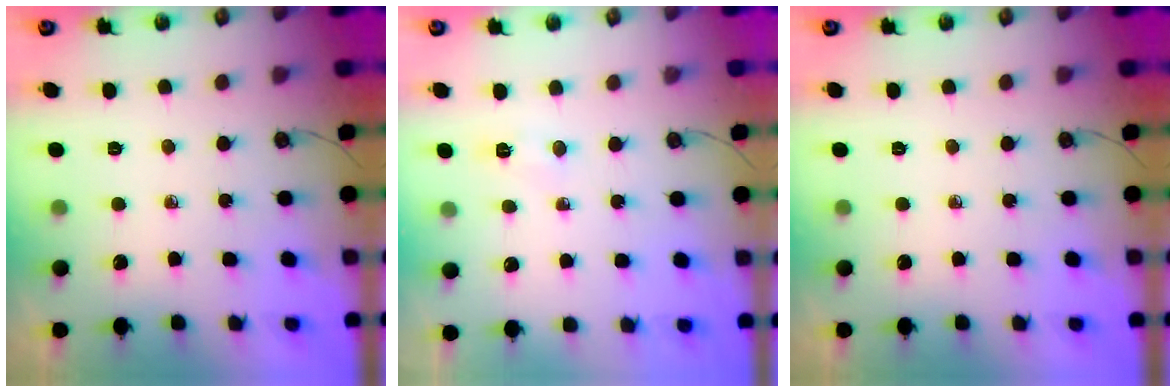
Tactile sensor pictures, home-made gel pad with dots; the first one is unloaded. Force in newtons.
{"total": 3.8, "press": 3.8, "slide": 0.5}
{"total": 0.0}